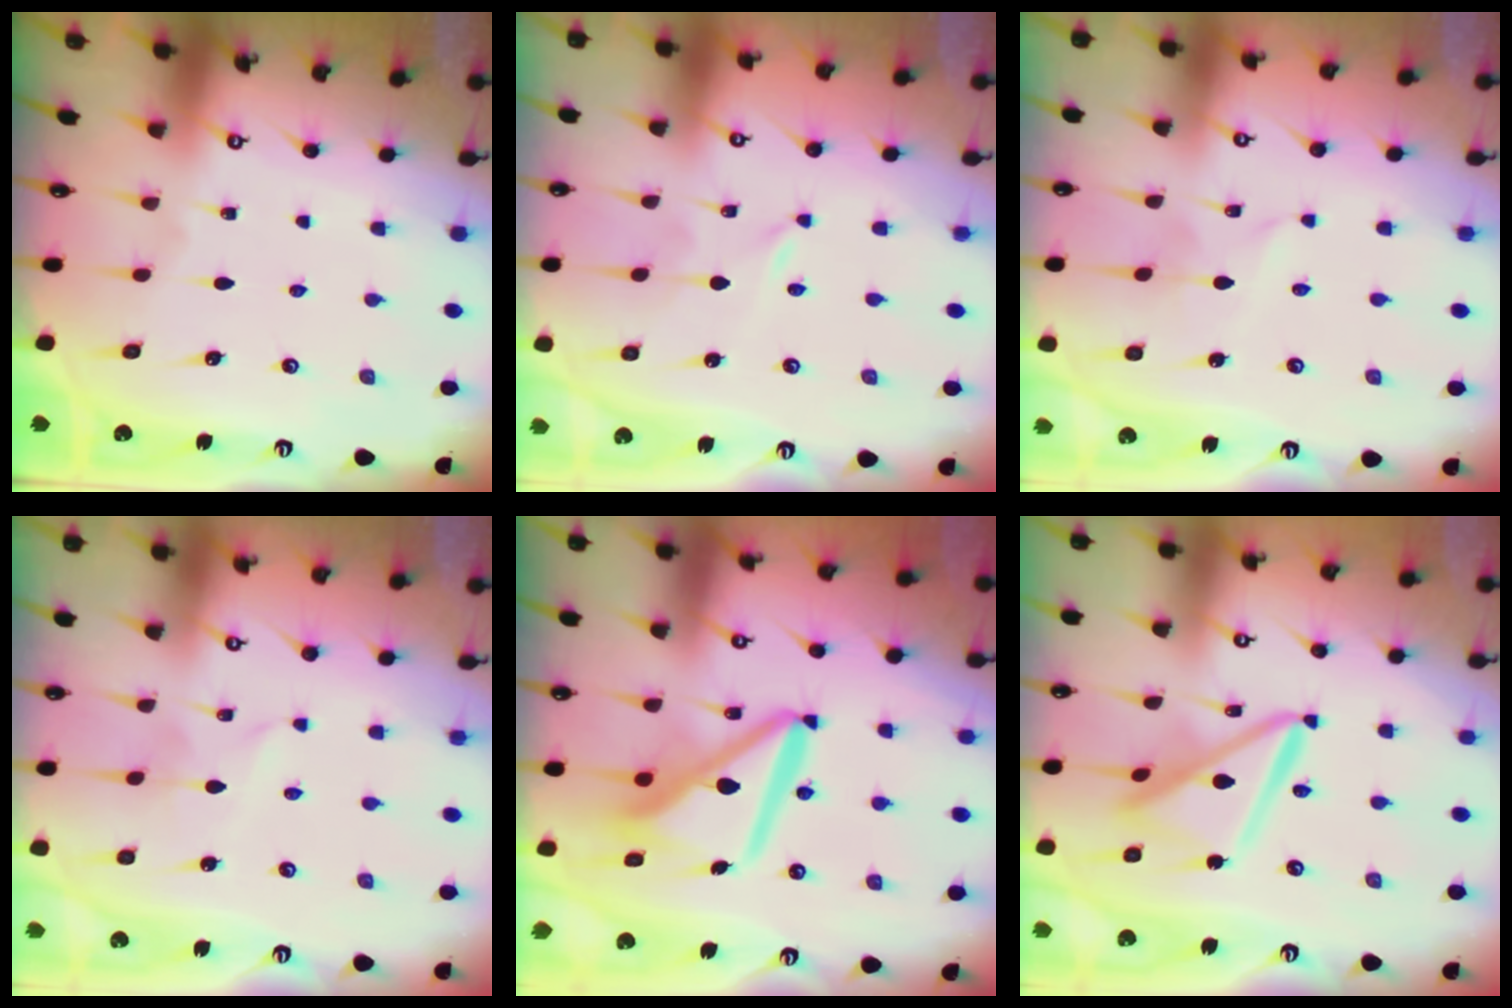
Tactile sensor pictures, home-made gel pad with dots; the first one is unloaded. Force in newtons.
{"total": 0.0}
{"total": 1.8, "press": 1.8, "slide": 0.1}
{"total": 1.8, "press": 1.8, "slide": 0.1}
{"total": 12.2, "press": 12.1, "slide": 1.5}
{"total": 13.6, "press": 13.6, "slide": 1.3}